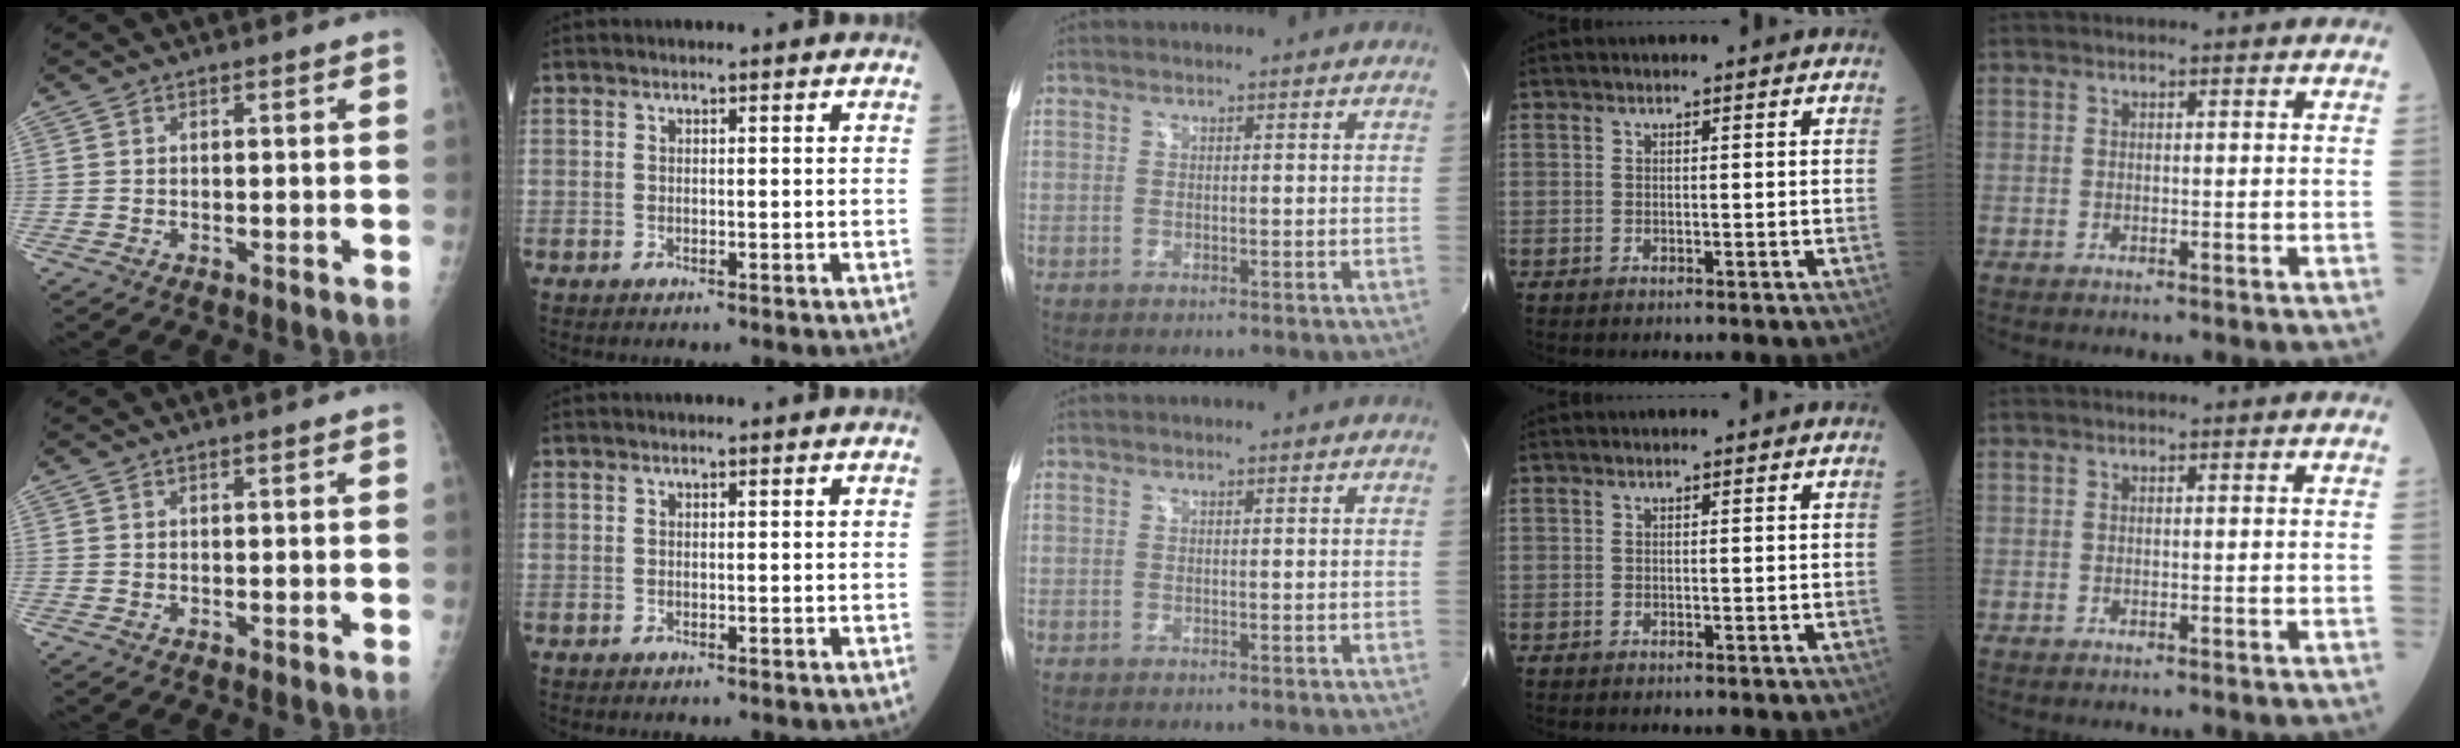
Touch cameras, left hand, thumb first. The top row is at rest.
{}